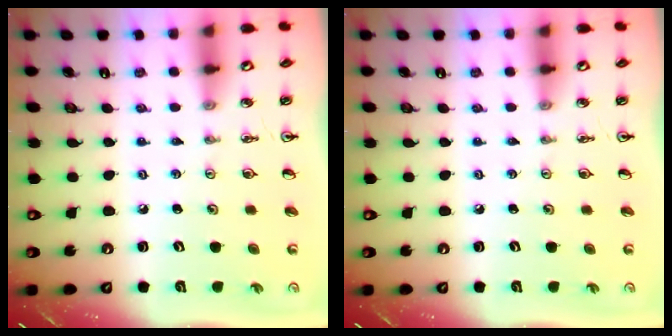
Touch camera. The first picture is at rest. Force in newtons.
{"total": 0.0}